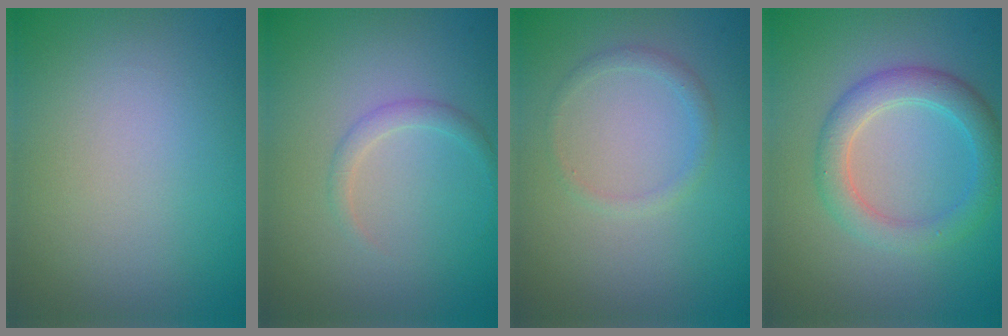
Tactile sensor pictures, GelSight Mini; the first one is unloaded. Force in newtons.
{"total": 1.2, "press": 1.2, "slide": 0.1}
{"total": 1.2, "press": 1.1, "slide": 0.1}
{"total": 3.7, "press": 3.7, "slide": 0.1}